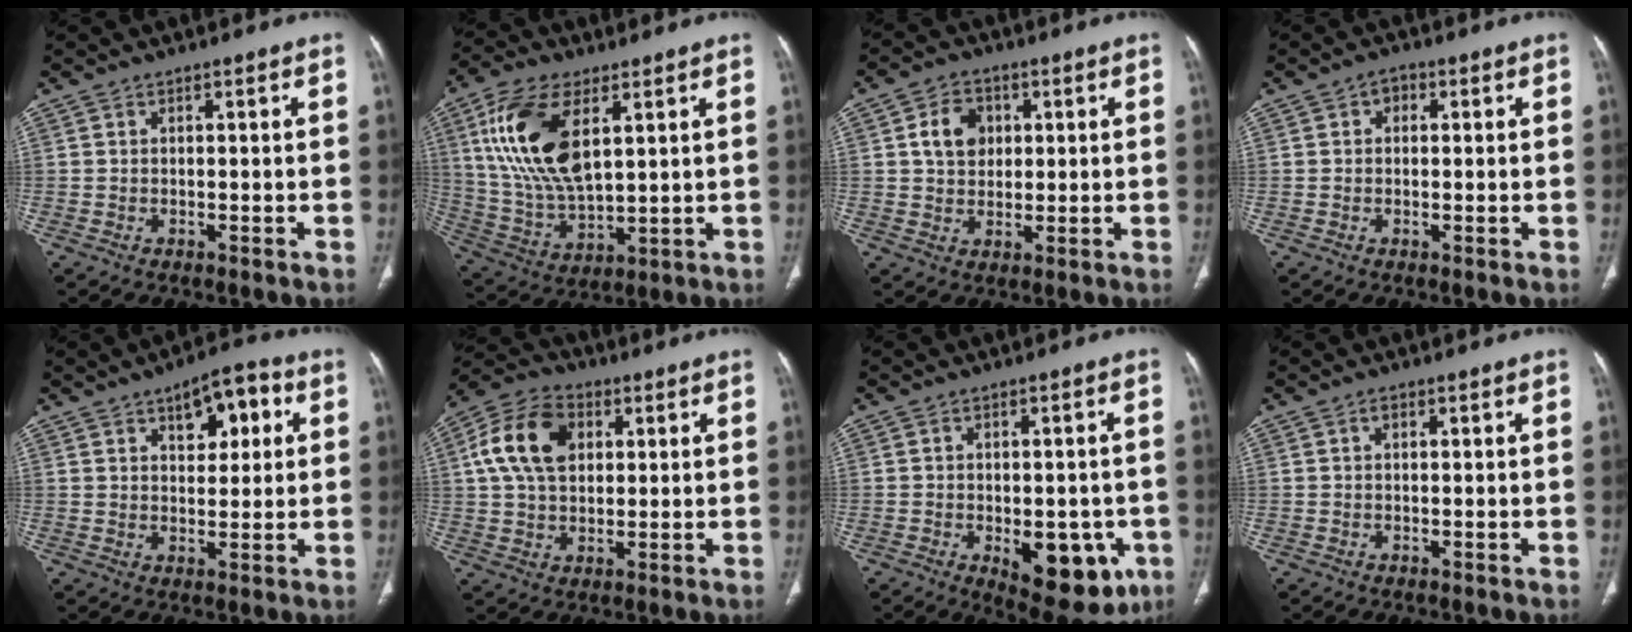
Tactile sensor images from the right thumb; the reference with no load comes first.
{"total": 17.9, "force": [6.2, 8.8, 14.3], "torque": [-0.282, -0.019, 0.126]}
{"total": 7.1, "force": [1.8, 5.6, 4.1], "torque": [-0.047, -0.001, 0.028]}
{"total": 2.2, "force": [0.5, 1.7, 1.3], "torque": [-0.006, 0.007, 0.002]}
{"total": 9.3, "force": [3.7, 4.9, 7.0], "torque": [-0.064, 0.000, 0.048]}
{"total": 13.3, "force": [3.4, 9.1, 9.1], "torque": [-0.158, 0.013, 0.054]}
{"total": 14.1, "force": [-5.0, 7.4, 10.9], "torque": [-0.111, 0.003, -0.049]}
{"total": 1.1, "force": [0.4, 0.6, 0.7], "torque": [-0.013, 0.005, 0.006]}